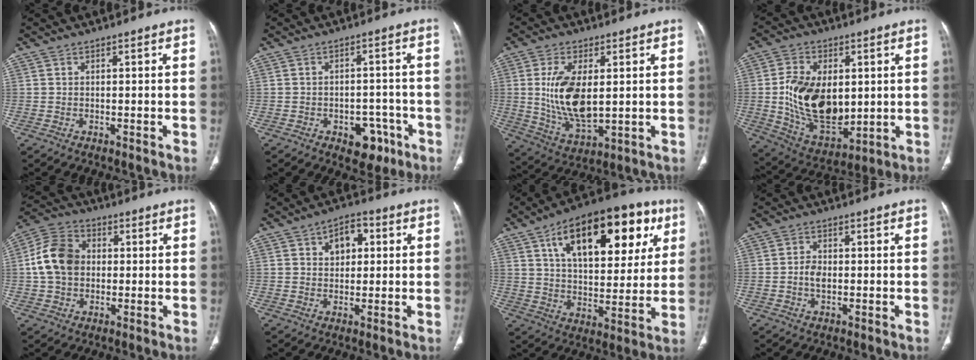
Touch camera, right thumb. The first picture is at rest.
{"total": 6.9, "force": [-3.5, 4.6, 3.9], "torque": [-0.021, 0.027, -0.040]}
{"total": 13.0, "force": [1.4, 6.4, 11.2], "torque": [-0.213, -0.020, 0.038]}
{"total": 18.4, "force": [1.1, 11.3, 14.5], "torque": [-0.231, -0.018, 0.040]}
{"total": 11.2, "force": [0.6, 8.6, 7.0], "torque": [-0.120, 0.023, 0.003]}
{"total": 6.3, "force": [1.9, 4.3, 4.2], "torque": [-0.039, 0.007, 0.024]}
{"total": 25.2, "force": [10.6, 12.4, 19.1], "torque": [-0.245, -0.001, 0.163]}
{"total": 3.1, "force": [-0.5, 2.0, 2.3], "torque": [-0.041, 0.006, -0.012]}